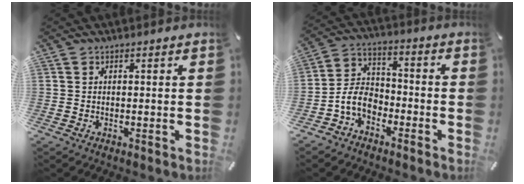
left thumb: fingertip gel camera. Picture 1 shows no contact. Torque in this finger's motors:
{"motor_torque": [0.40, 0.98, 0.16, 0.16, 0.06]}